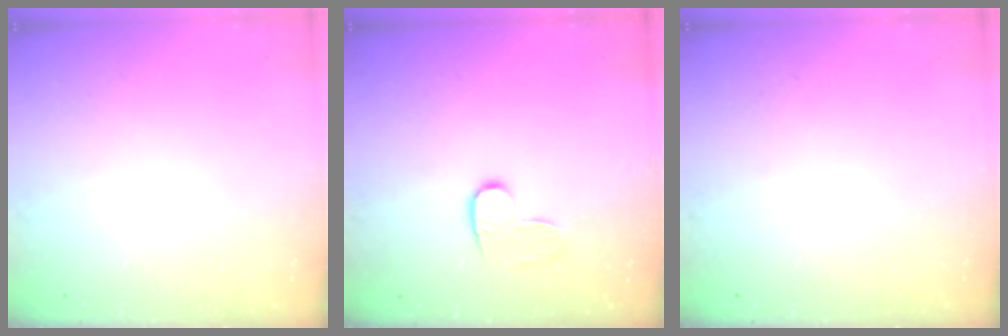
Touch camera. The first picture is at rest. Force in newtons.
{"total": 6.5, "press": 6.4, "slide": 0.5}
{"total": 0.0}